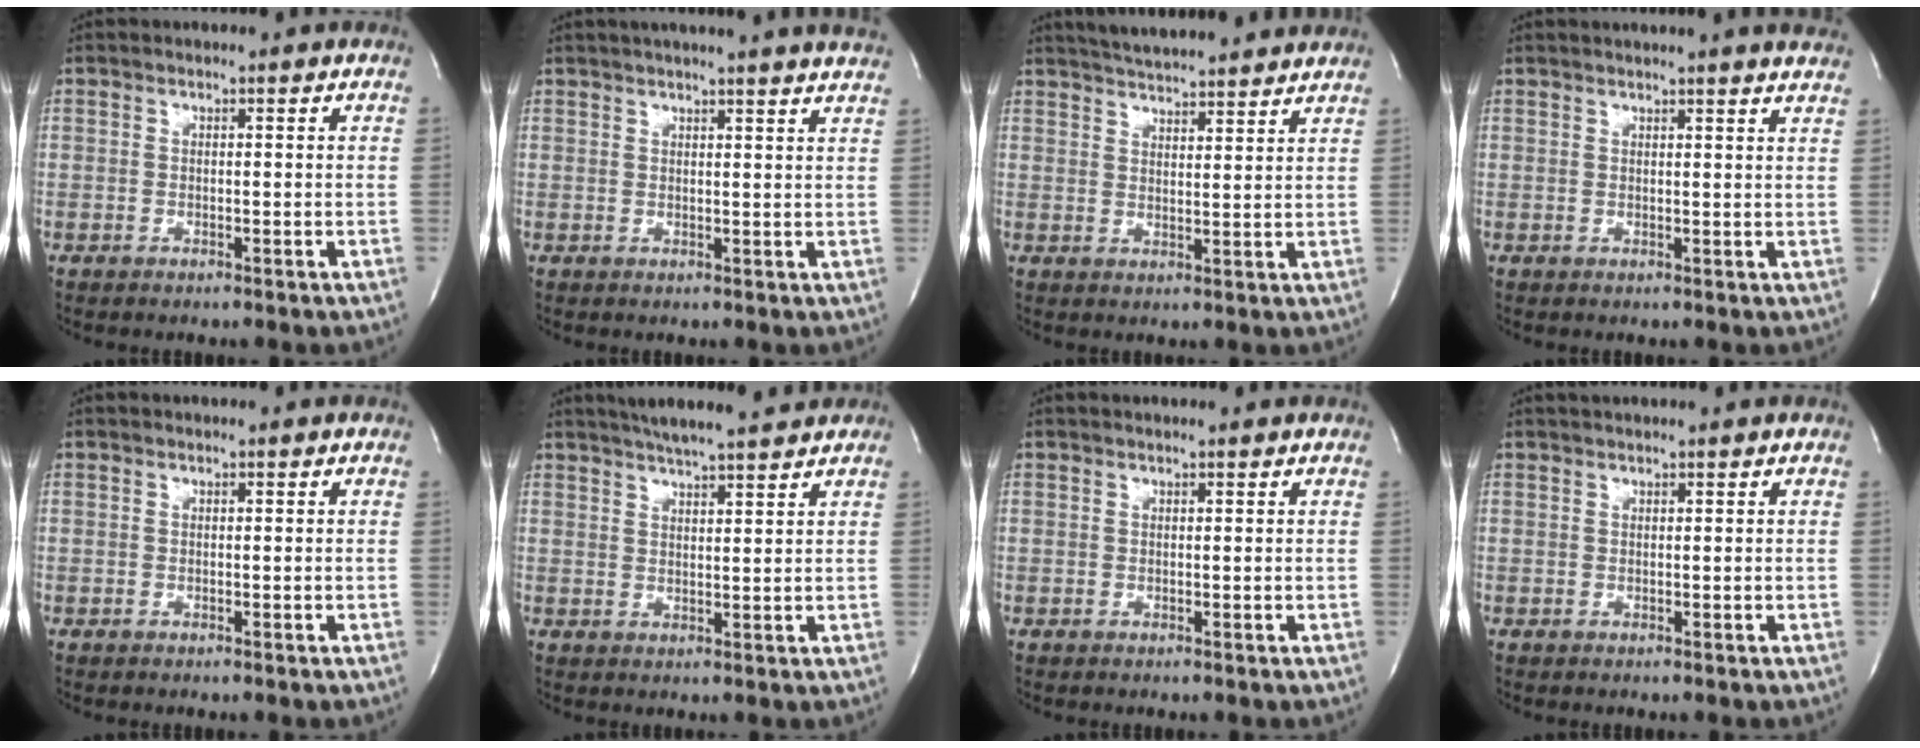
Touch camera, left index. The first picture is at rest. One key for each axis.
{"total": 15.0, "fx": 13.5, "fy": -0.2, "fz": 6.5, "tx": -0.106, "ty": 0.003, "tz": 0.161}
{"total": 12.8, "fx": 11.8, "fy": 1.2, "fz": 4.9, "tx": -0.084, "ty": 0.015, "tz": 0.162}
{"total": 10.5, "fx": 9.7, "fy": -0.2, "fz": 4.1, "tx": -0.065, "ty": -0.005, "tz": 0.101}
{"total": 0.0}
{"total": 9.5, "fx": 8.3, "fy": 0.9, "fz": 4.4, "tx": -0.071, "ty": 0.013, "tz": 0.115}
{"total": 1.2, "fx": 1.1, "fy": -0.1, "fz": 0.4, "tx": -0.009, "ty": 0.004, "tz": 0.015}
{"total": 2.8, "fx": 2.6, "fy": -0.2, "fz": 1.2, "tx": -0.015, "ty": 0.025, "tz": 0.038}